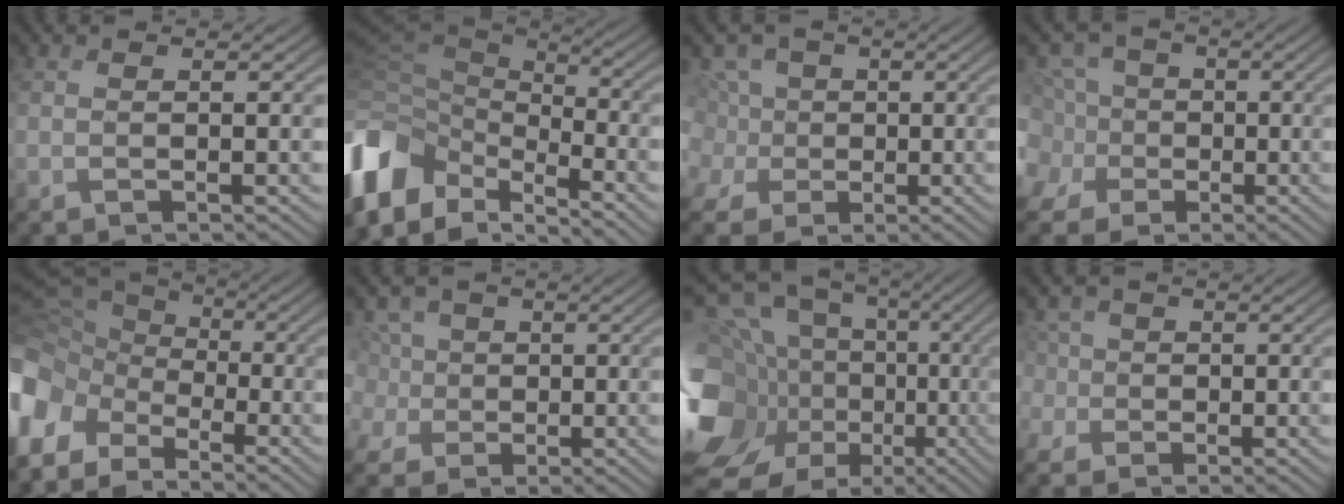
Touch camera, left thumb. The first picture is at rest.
{"total": 14.0, "force": [-6.5, 8.8, 8.7], "torque": [-0.259, -0.018, -0.116]}
{"total": 8.3, "force": [0.2, 7.3, 3.9], "torque": [-0.124, 0.014, -0.024]}
{"total": 9.5, "force": [-1.8, 8.6, 3.5], "torque": [-0.110, 0.006, -0.064]}
{"total": 12.8, "force": [-6.0, 9.1, 6.8], "torque": [-0.220, -0.035, -0.101]}
{"total": 6.3, "force": [0.7, 5.5, 3.1], "torque": [-0.100, 0.013, -0.003]}
{"total": 21.2, "force": [-4.5, 16.8, 12.1], "torque": [-0.305, 0.008, -0.082]}
{"total": 4.5, "force": [0.8, 4.0, 2.1], "torque": [-0.076, 0.005, 0.007]}